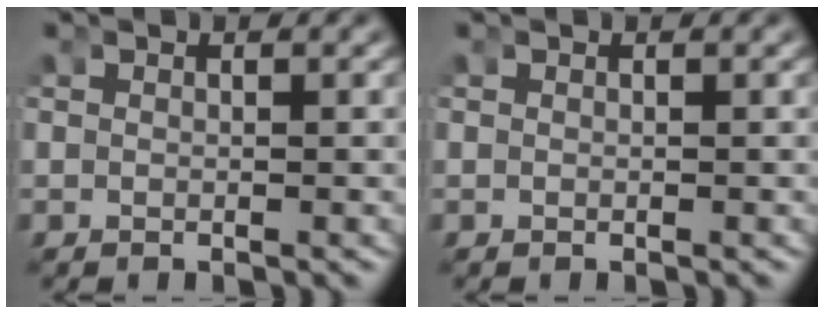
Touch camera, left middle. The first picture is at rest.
{"total": 0.0}